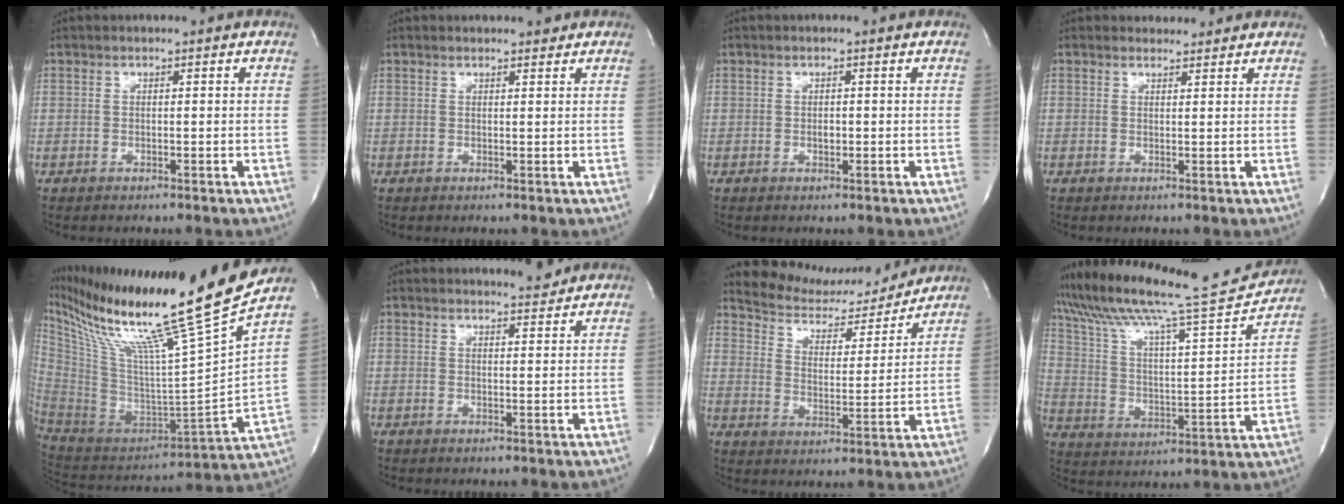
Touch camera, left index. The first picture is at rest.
{"total": 1.6, "force": [1.4, 0.6, 0.5], "torque": [-0.011, -0.002, 0.015]}
{"total": 0.9, "force": [-0.5, 0.5, 0.6], "torque": [-0.010, -0.003, -0.007]}
{"total": 1.7, "force": [1.4, 0.9, -0.2], "torque": [0.004, 0.005, 0.017]}
{"total": 28.7, "force": [20.8, -2.4, 19.6], "torque": [-0.350, -0.061, 0.345]}
{"total": 2.0, "force": [2.0, 0.1, 0.2], "torque": [-0.010, -0.014, 0.027]}
{"total": 10.9, "force": [10.7, 1.9, 0.7], "torque": [-0.010, -0.016, 0.167]}
{"total": 21.0, "force": [19.2, 0.2, 8.5], "torque": [-0.155, -0.033, 0.296]}